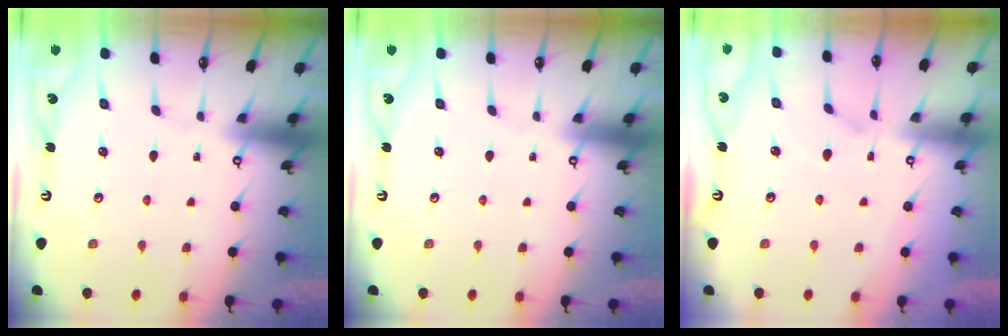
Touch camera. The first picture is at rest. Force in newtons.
{"total": 0.0}
{"total": 1.8, "press": 1.4, "slide": 1.1}